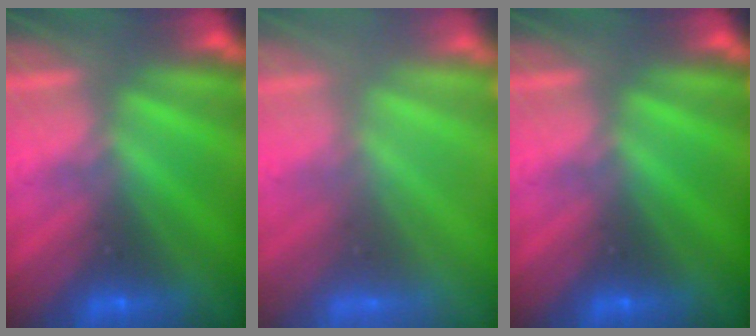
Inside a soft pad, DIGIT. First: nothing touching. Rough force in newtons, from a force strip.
{"total": 3.4}
{"total": 0.0}